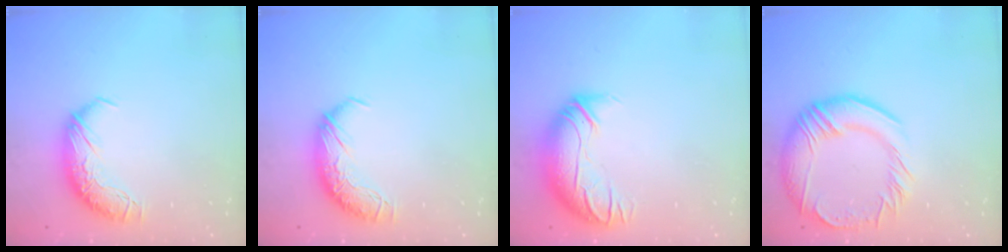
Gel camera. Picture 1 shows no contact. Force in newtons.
{"total": 0.0}
{"total": 3.0, "press": 0.4, "slide": 2.9}
{"total": 8.8, "press": 8.3, "slide": 3.1}